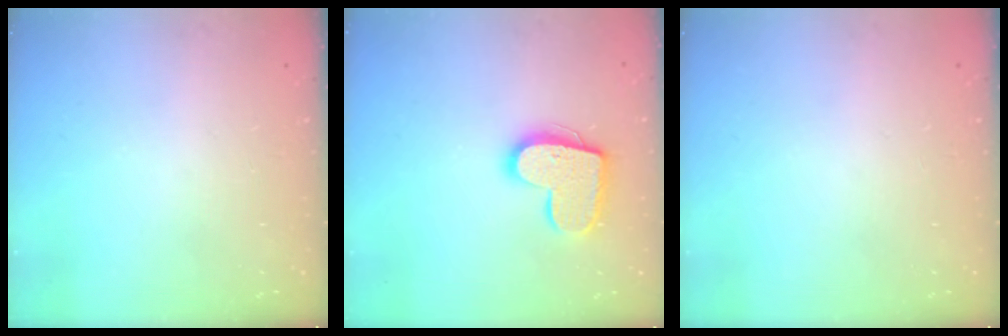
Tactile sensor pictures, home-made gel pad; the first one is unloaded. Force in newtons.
{"total": 14.9, "press": 14.9, "slide": 1.0}
{"total": 0.0}